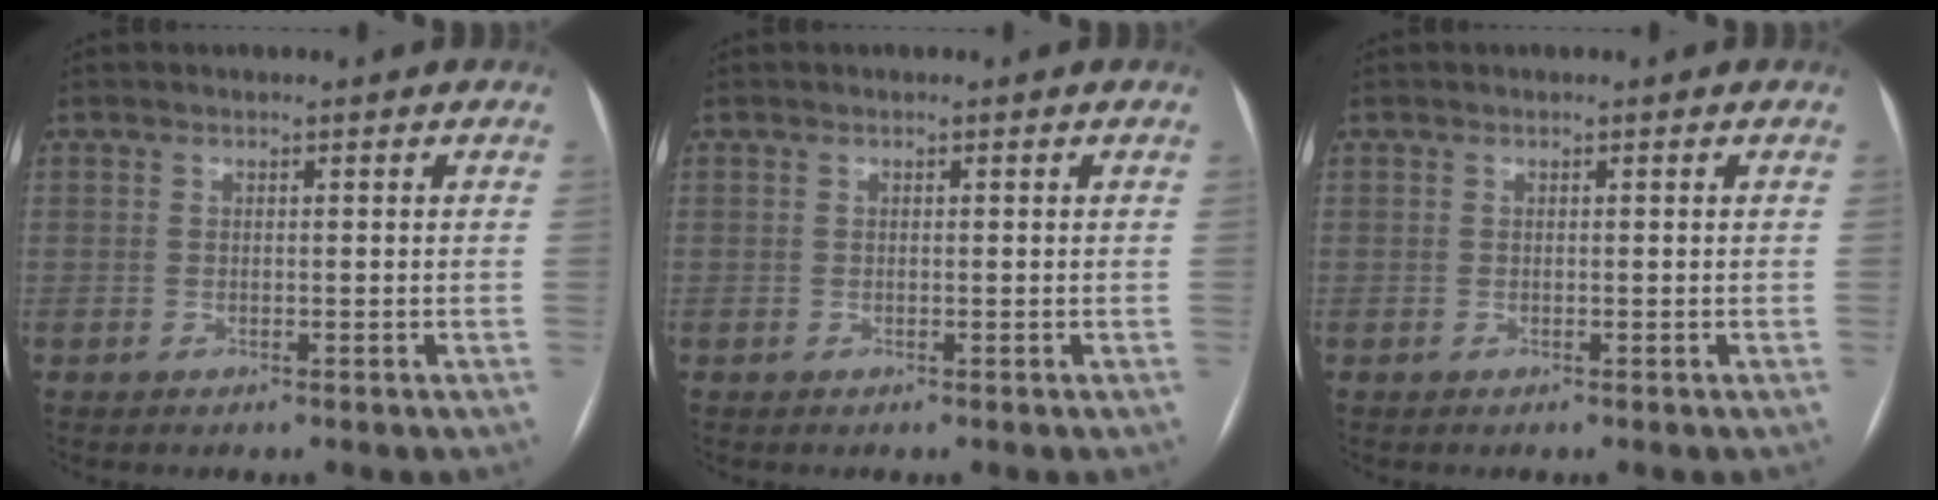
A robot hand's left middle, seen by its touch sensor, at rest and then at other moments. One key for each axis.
{"total": 0.0}
{"total": 0.0}